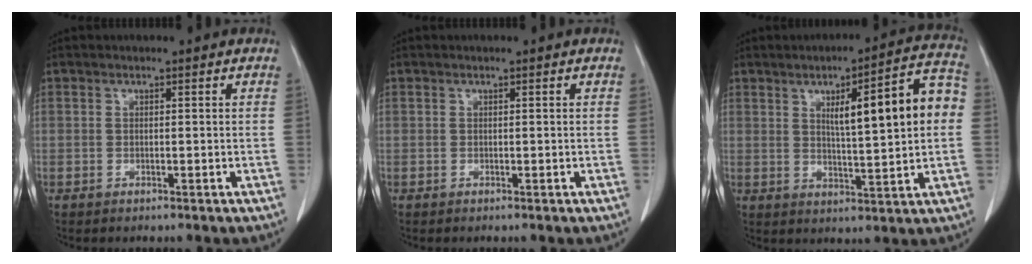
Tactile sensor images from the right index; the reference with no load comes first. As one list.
[{"total": 0.0}, {"total": 13.3, "force": [2.2, 1.7, 13.0], "torque": [-0.180, 0.026, 0.033]}]